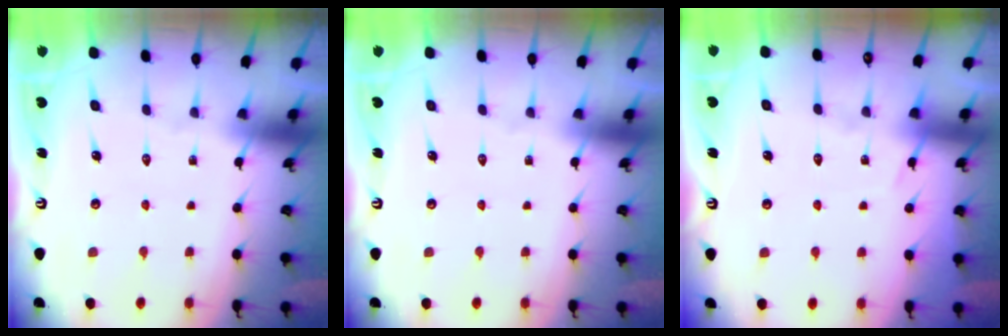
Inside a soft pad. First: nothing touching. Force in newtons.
{"total": 0.0}
{"total": 4.6, "press": 4.6, "slide": 0.6}